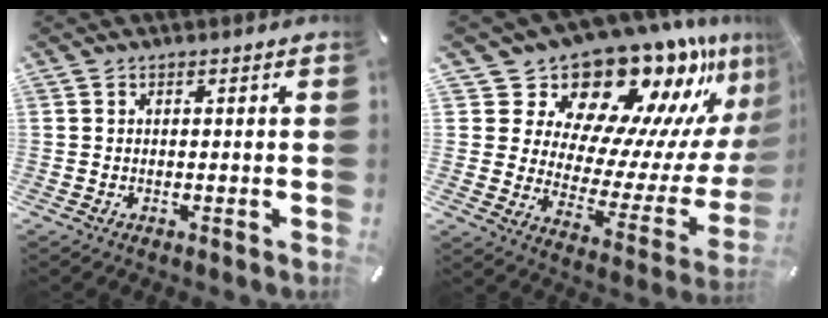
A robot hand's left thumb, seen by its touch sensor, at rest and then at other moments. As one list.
[{"total": 19.9, "force": [17.7, 7.5, 5.1], "torque": [-0.060, -0.180, 0.299]}]